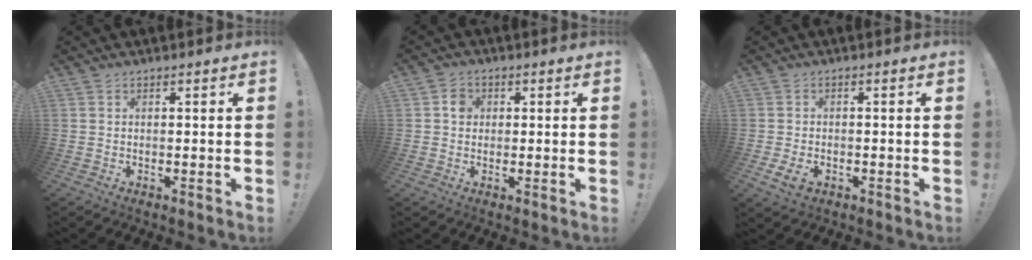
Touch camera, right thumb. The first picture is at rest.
{"total": 3.4, "force": [0.2, 3.0, 1.5], "torque": [-0.012, 0.002, -0.001]}
{"total": 4.7, "force": [-1.6, 2.8, 3.4], "torque": [-0.067, -0.001, -0.027]}